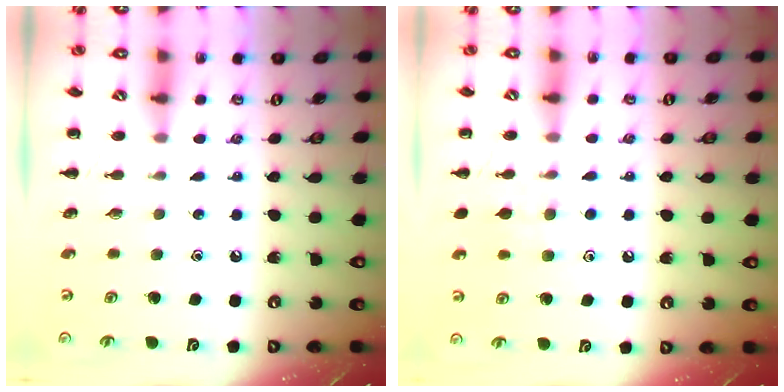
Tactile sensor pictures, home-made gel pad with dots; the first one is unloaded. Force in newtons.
{"total": 8.1, "press": 7.9, "slide": 1.8}